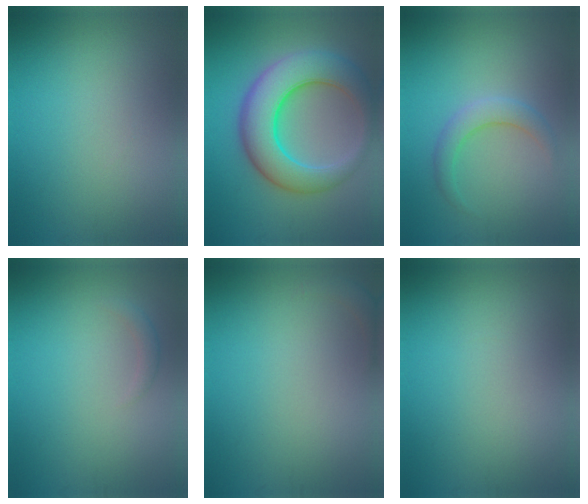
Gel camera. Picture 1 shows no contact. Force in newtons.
{"total": 9.0, "press": 9.0, "slide": 0.3}
{"total": 2.4, "press": 2.4, "slide": 0.0}
{"total": 0.9, "press": 0.9, "slide": 0.1}
{"total": 1.0, "press": 1.0, "slide": 0.2}
{"total": 0.0}